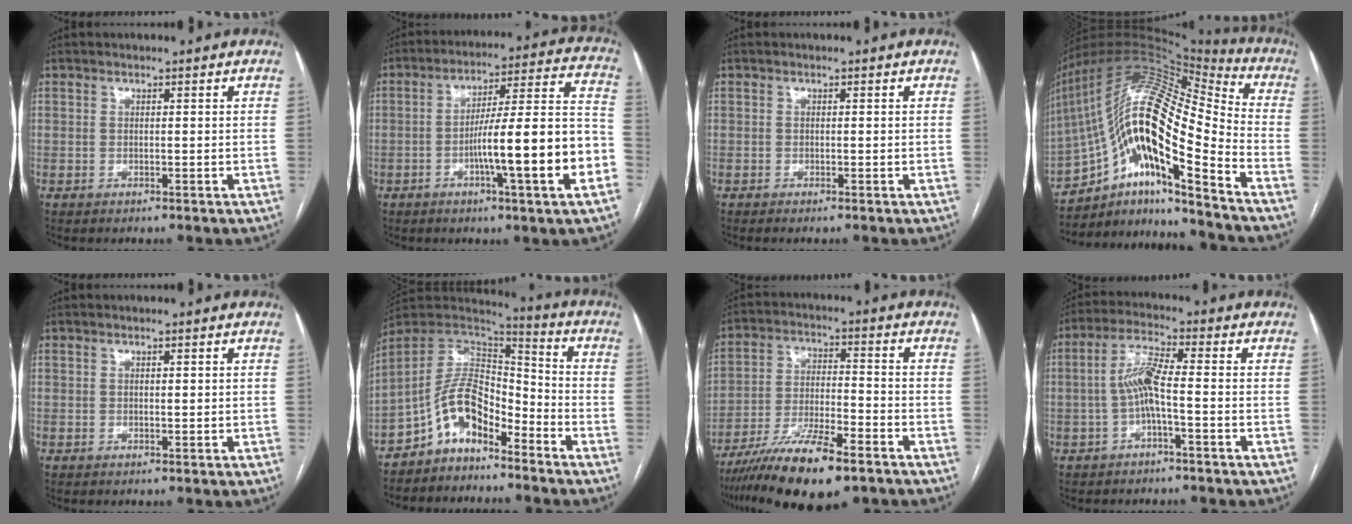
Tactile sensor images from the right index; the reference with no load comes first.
{"total": 16.9, "force": [-5.4, 0.0, 16.0], "torque": [-0.225, 0.015, -0.082]}
{"total": 0.6, "force": [-0.5, -0.1, 0.3], "torque": [-0.005, -0.002, -0.012]}
{"total": 22.9, "force": [-11.9, 4.9, 18.9], "torque": [-0.348, 0.022, -0.207]}
{"total": 0.7, "force": [0.2, 0.2, 0.6], "torque": [-0.010, -0.001, 0.001]}
{"total": 10.3, "force": [-6.6, 5.0, 6.1], "torque": [-0.113, 0.036, -0.128]}
{"total": 15.0, "force": [-10.3, 2.8, 10.5], "torque": [-0.194, -0.027, -0.183]}
{"total": 5.8, "force": [-1.1, 0.5, 5.7], "torque": [-0.115, 0.016, -0.023]}